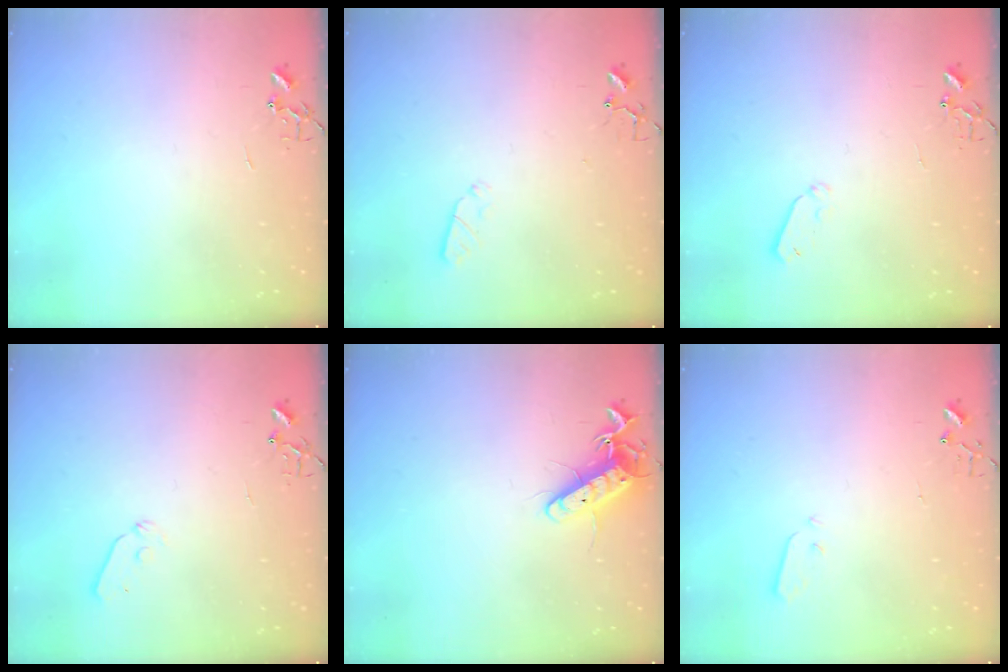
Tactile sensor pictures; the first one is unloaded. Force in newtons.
{"total": 2.9, "press": 2.8, "slide": 0.5}
{"total": 4.2, "press": 4.2, "slide": 0.7}
{"total": 4.9, "press": 4.8, "slide": 0.7}
{"total": 12.5, "press": 12.4, "slide": 1.0}
{"total": 3.2, "press": 3.2, "slide": 0.1}